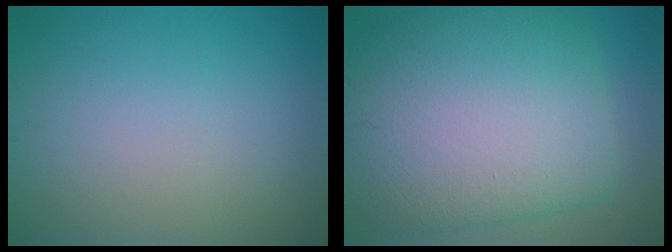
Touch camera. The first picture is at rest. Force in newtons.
{"total": 13.6, "press": 13.6, "slide": 0.6}